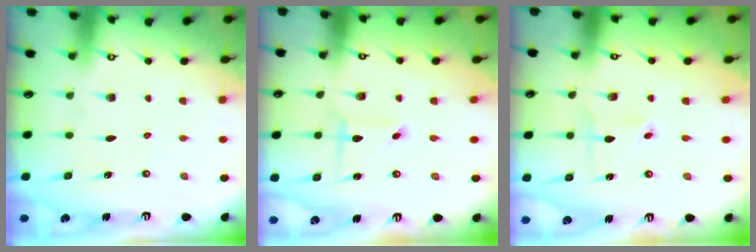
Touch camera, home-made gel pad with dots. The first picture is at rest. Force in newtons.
{"total": 1.8, "press": 1.8, "slide": 0.2}
{"total": 2.1, "press": 1.9, "slide": 0.7}